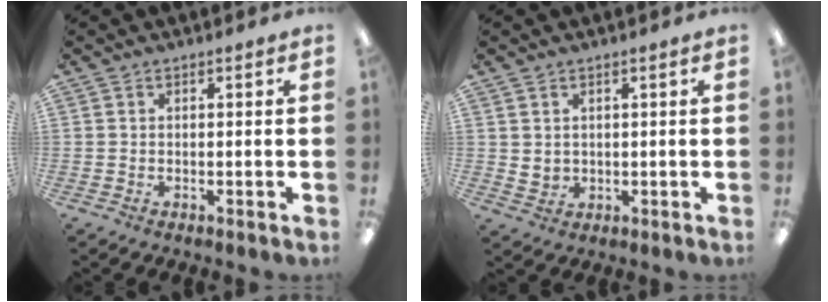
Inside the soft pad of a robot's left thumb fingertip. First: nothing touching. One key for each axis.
{"total": 2.5, "fx": 1.8, "fy": 1.7, "fz": 0.4, "tx": -0.003, "ty": -0.008, "tz": 0.030}